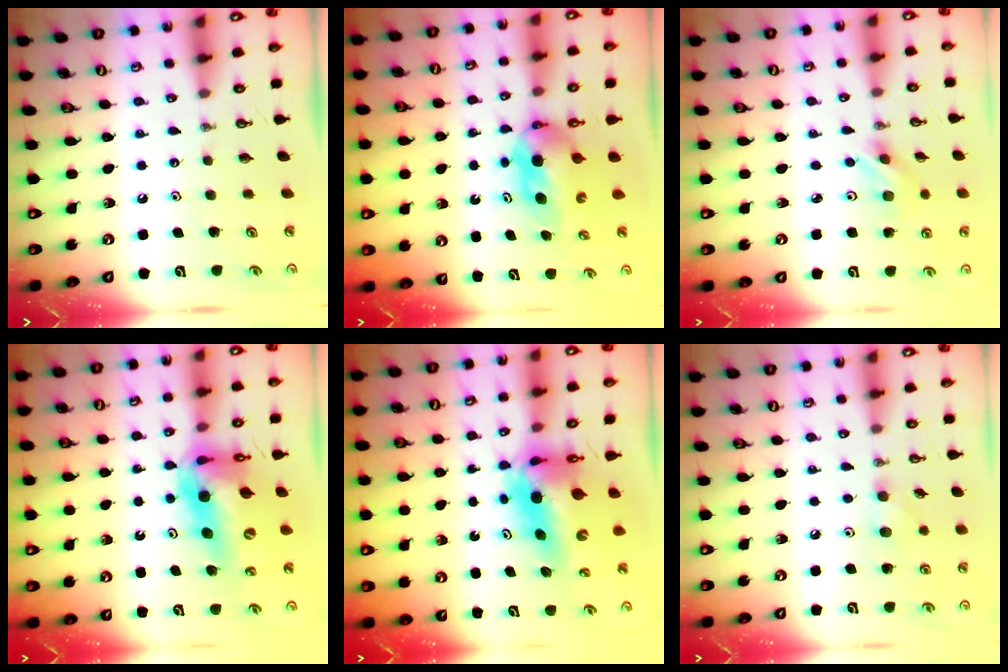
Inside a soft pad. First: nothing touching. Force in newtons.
{"total": 6.9, "press": 4.3, "slide": 5.4}
{"total": 3.0, "press": 3.0, "slide": 0.4}
{"total": 16.8, "press": 15.9, "slide": 5.4}
{"total": 9.4, "press": 9.4, "slide": 0.9}
{"total": 7.2, "press": 7.1, "slide": 0.9}